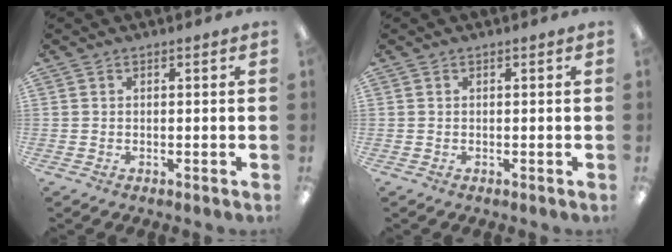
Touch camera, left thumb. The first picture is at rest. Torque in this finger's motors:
{"motor_torque": [0.00, 0.00, 0.00, 0.00, 0.00]}